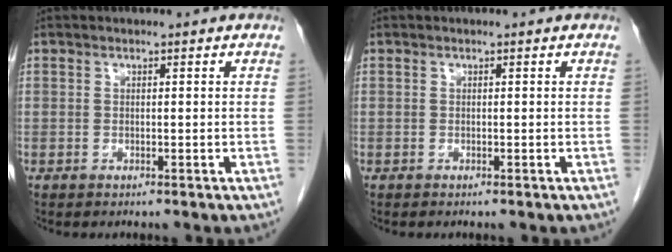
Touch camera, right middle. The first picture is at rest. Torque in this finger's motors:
{"motor_torque": [0.53, -0.51, 0.02, -0.02]}